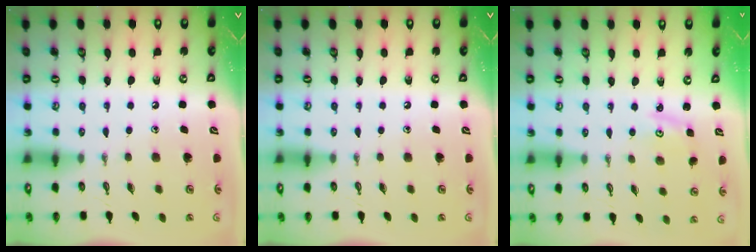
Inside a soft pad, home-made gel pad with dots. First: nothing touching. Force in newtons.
{"total": 0.0}
{"total": 1.4, "press": 1.4, "slide": 0.3}